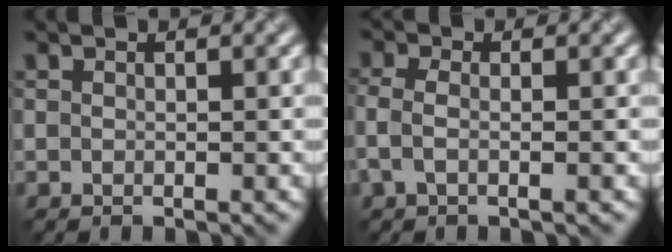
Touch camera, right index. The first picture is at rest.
{"total": 2.0, "force": [-0.6, 0.8, 1.8], "torque": [-0.044, 0.005, -0.019]}